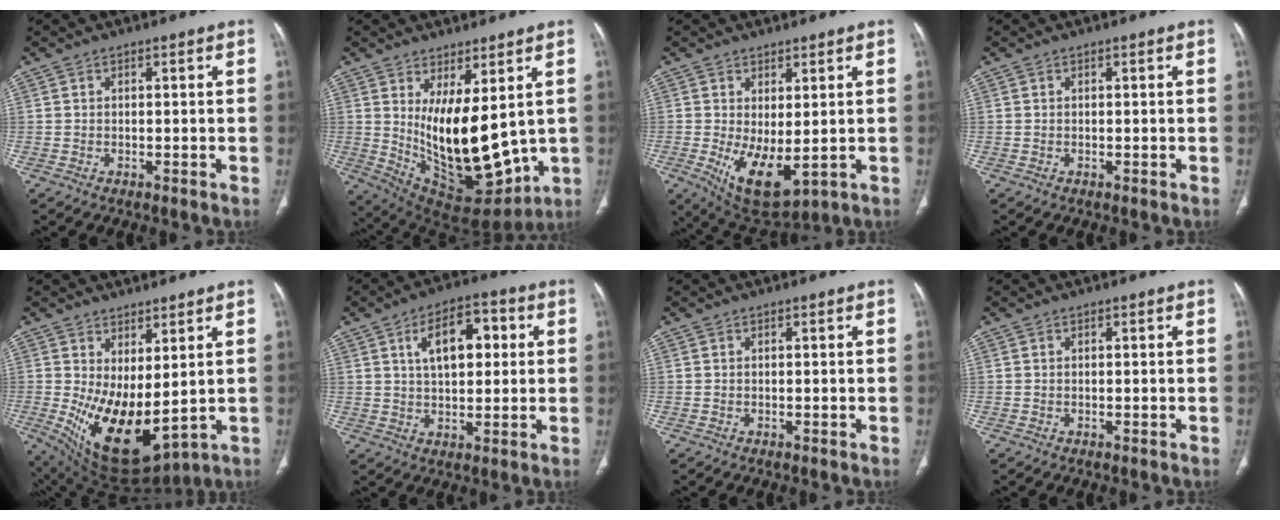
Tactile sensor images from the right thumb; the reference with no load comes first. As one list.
[{"total": 17.3, "force": [3.0, 7.8, 15.2], "torque": [-0.226, -0.053, 0.081]}, {"total": 9.5, "force": [-1.0, 4.4, 8.3], "torque": [-0.136, -0.020, 0.006]}, {"total": 0.0}, {"total": 14.1, "force": [0.7, 6.6, 12.5], "torque": [-0.212, -0.032, 0.043]}, {"total": 10.9, "force": [3.0, 5.8, 8.6], "torque": [-0.112, 0.009, 0.045]}, {"total": 0.0}, {"total": 0.0}]